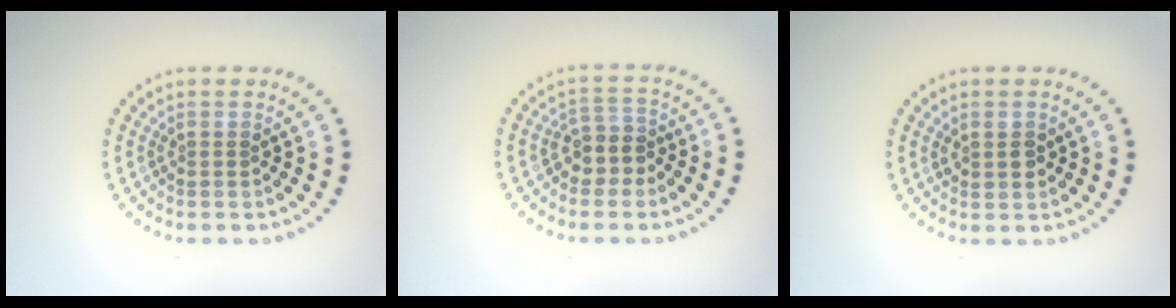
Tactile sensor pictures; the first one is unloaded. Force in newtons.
{"total": 2.6, "press": 2.2, "slide": 1.4}
{"total": 1.5, "press": 1.4, "slide": 0.2}